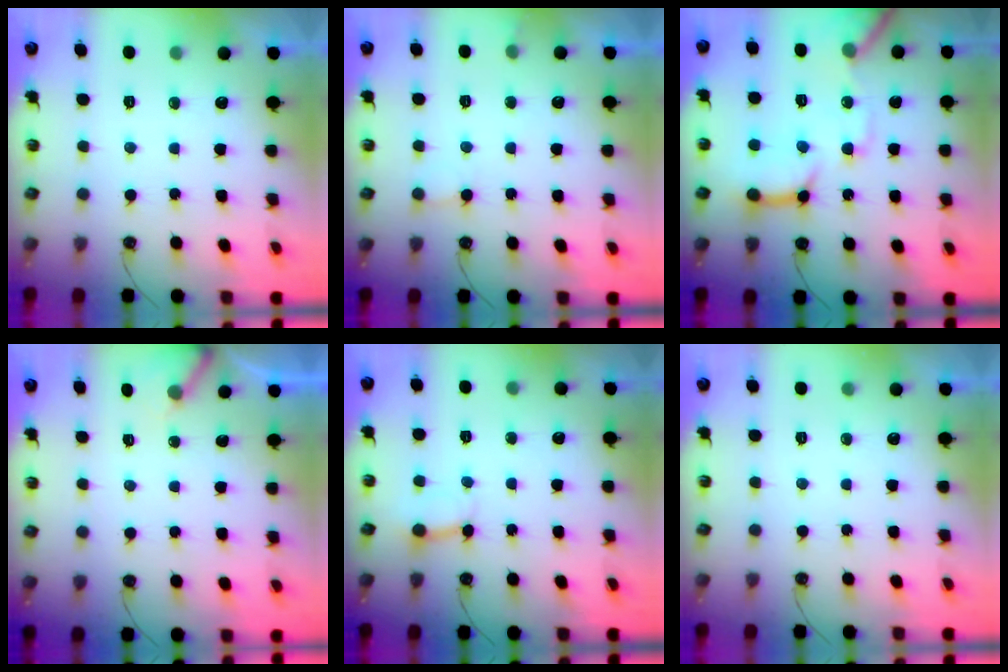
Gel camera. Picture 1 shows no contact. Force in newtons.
{"total": 5.7, "press": 5.7, "slide": 0.5}
{"total": 16.6, "press": 16.5, "slide": 1.8}
{"total": 3.2, "press": 3.2, "slide": 0.2}
{"total": 2.9, "press": 2.9, "slide": 0.2}
{"total": 0.0}